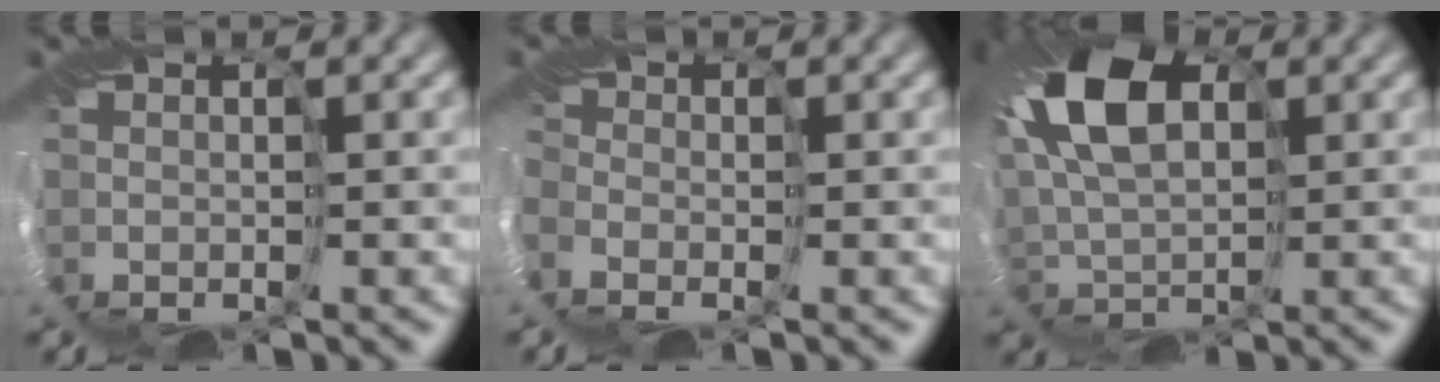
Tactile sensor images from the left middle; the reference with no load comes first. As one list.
[{"total": 1.8, "force": [-1.5, 1.0, 0.0], "torque": [-0.013, -0.012, -0.025]}, {"total": 9.4, "force": [3.8, 5.1, 7.0], "torque": [-0.169, 0.025, 0.063]}]